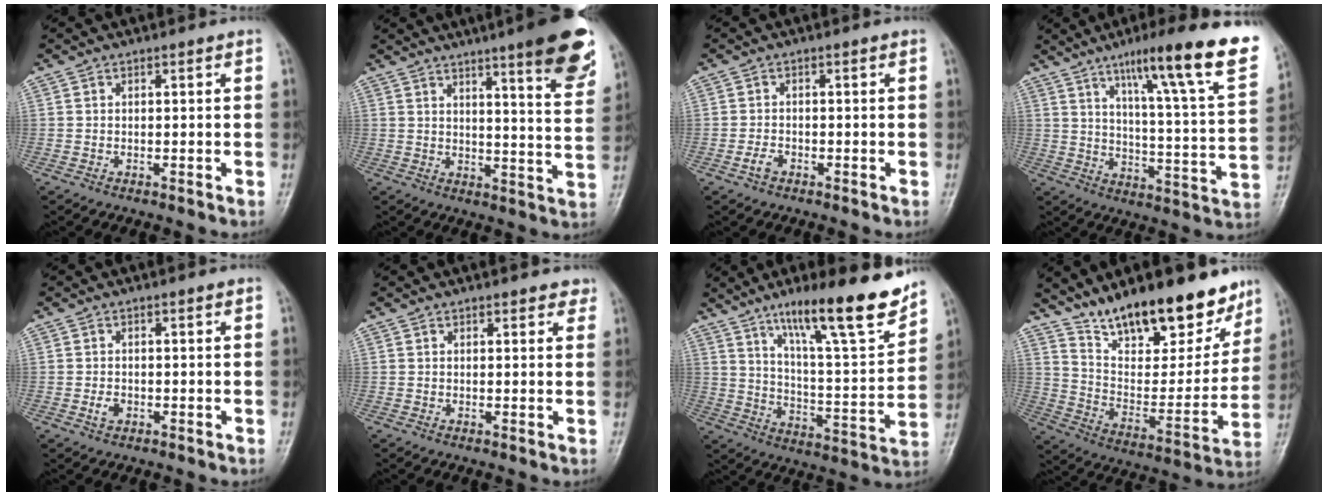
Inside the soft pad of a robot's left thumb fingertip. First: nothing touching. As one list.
[{"total": 14.1, "force": [8.7, 1.9, 11.0], "torque": [-0.127, -0.049, 0.113]}, {"total": 1.8, "force": [-1.0, 1.1, 1.0], "torque": [-0.023, 0.006, -0.020]}, {"total": 23.0, "force": [13.4, 2.5, 18.6], "torque": [-0.249, -0.046, 0.192]}, {"total": 1.6, "force": [-0.5, 1.1, 1.0], "torque": [-0.017, 0.003, -0.008]}, {"total": 2.6, "force": [2.1, 1.1, 1.1], "torque": [0.012, -0.004, 0.018]}, {"total": 19.5, "force": [13.5, 3.1, 13.7], "torque": [-0.187, -0.074, 0.219]}, {"total": 22.5, "force": [16.7, 8.6, 12.3], "torque": [-0.142, -0.086, 0.273]}]